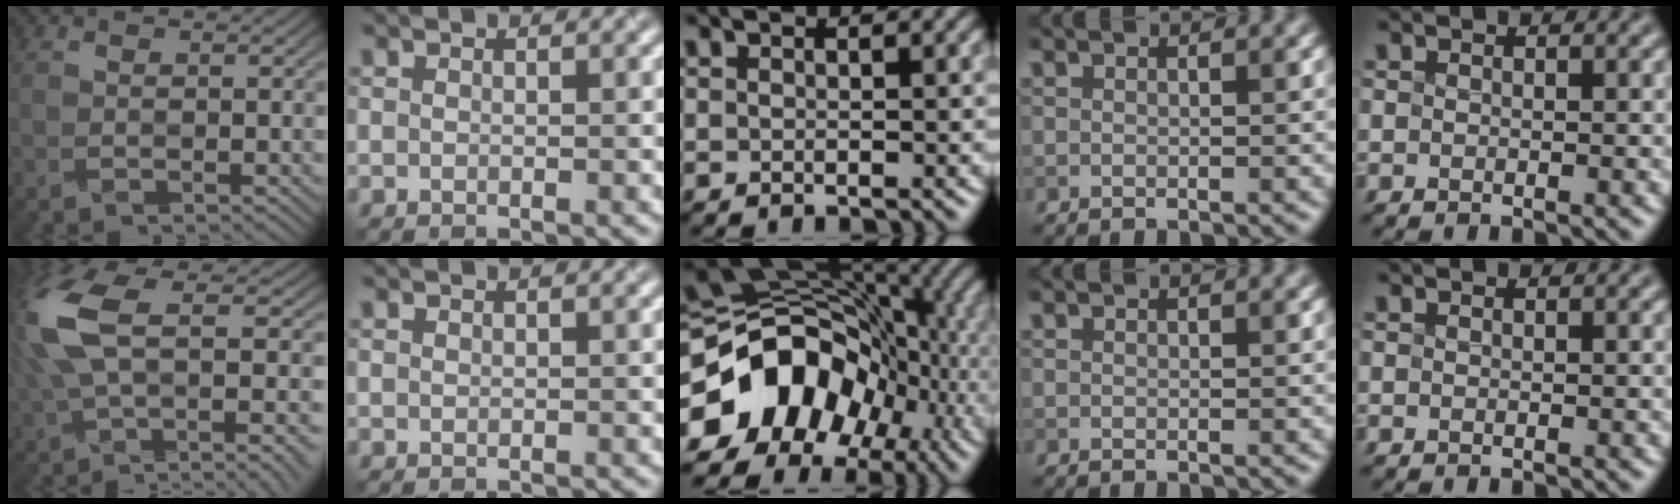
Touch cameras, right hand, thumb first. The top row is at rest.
{"thumb": {"total": 13.7, "force": [0.6, 4.5, 12.9], "torque": [-0.298, 0.014, 0.019]}, "middle": {"total": 12.8, "force": [-4.5, 9.8, 6.8], "torque": [-0.123, 0.007, -0.088]}}